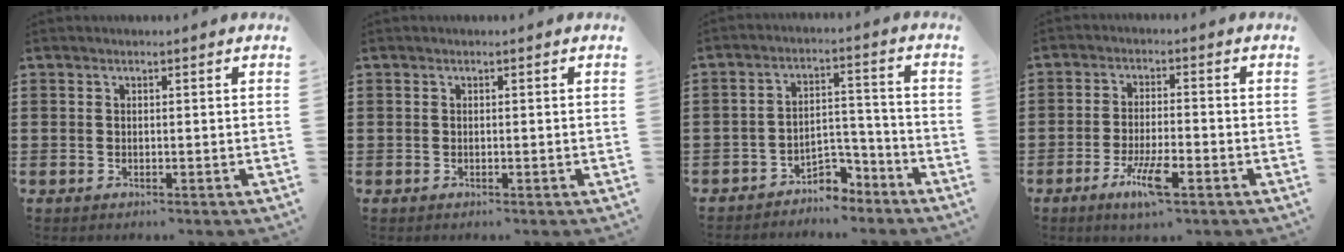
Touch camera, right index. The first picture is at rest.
{"total": 0.0}
{"total": 4.9, "force": [-4.3, 1.9, 1.3], "torque": [-0.025, 0.014, -0.084]}
{"total": 6.0, "force": [-3.2, 1.2, 4.9], "torque": [-0.104, -0.010, -0.060]}